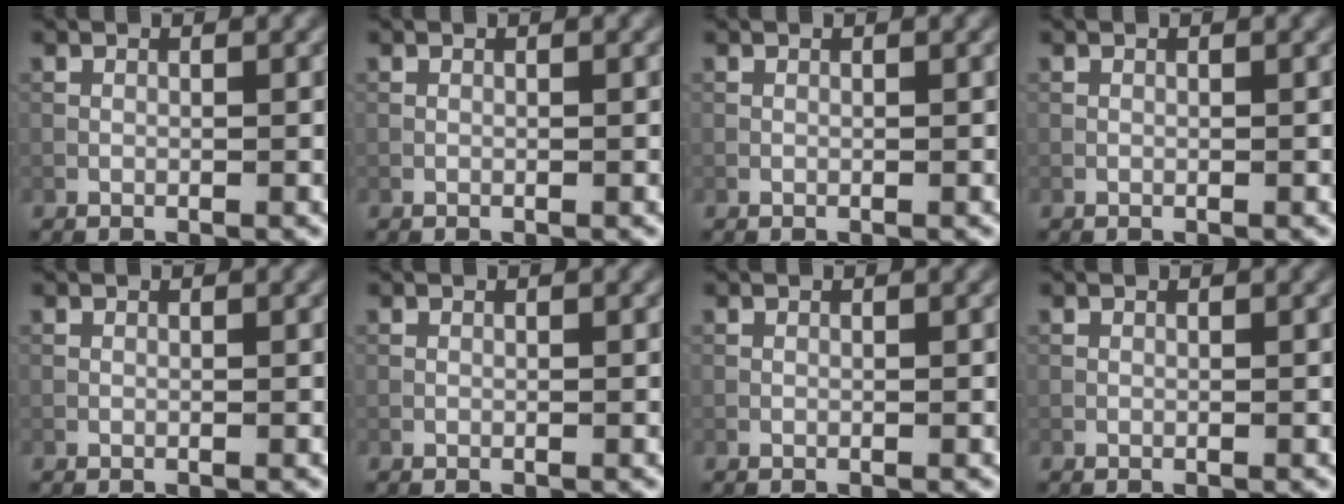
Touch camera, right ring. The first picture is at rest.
{"total": 0.0}
{"total": 0.0}
{"total": 0.0}
{"total": 0.0}
{"total": 0.0}
{"total": 0.0}
{"total": 0.0}